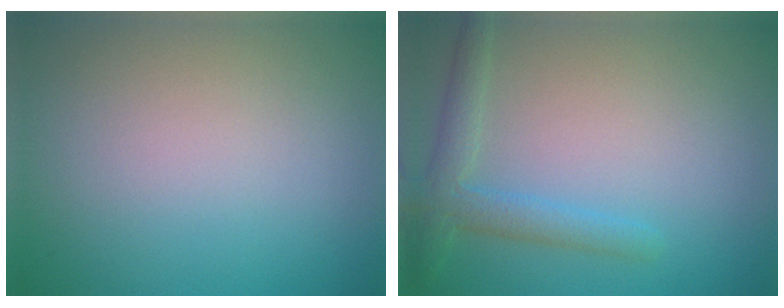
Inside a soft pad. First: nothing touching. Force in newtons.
{"total": 2.8, "press": 2.8, "slide": 0.2}